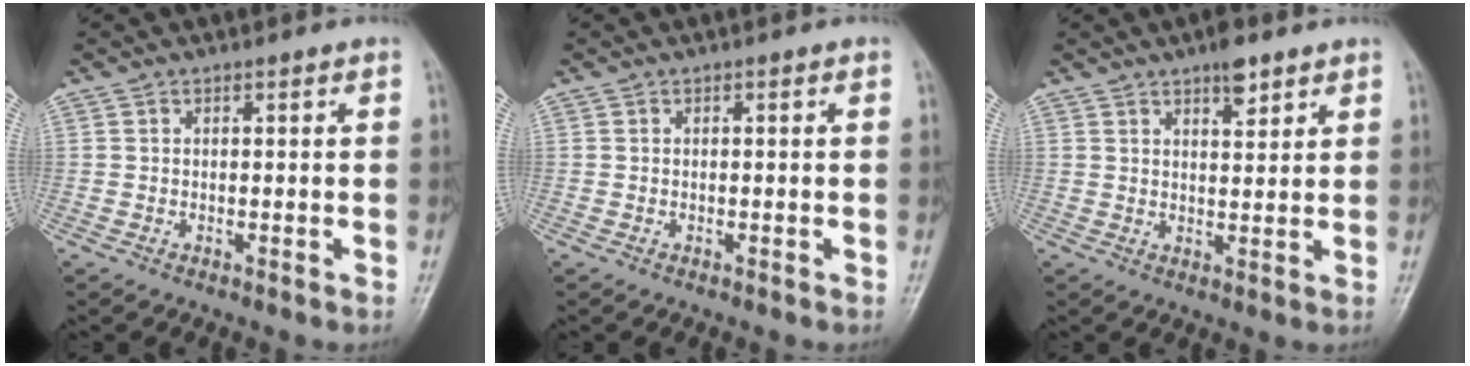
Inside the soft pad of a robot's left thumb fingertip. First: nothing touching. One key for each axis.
{"total": 0.0}
{"total": 4.6, "fx": 3.2, "fy": 1.7, "fz": 2.9, "tx": -0.030, "ty": -0.019, "tz": 0.049}